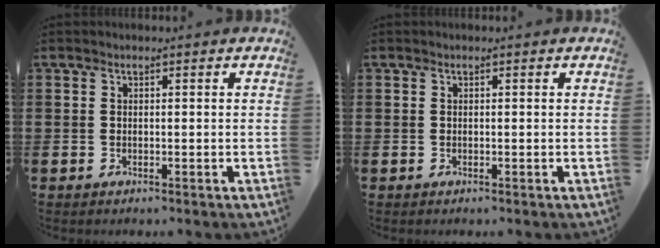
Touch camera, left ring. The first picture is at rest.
{"total": 0.0}